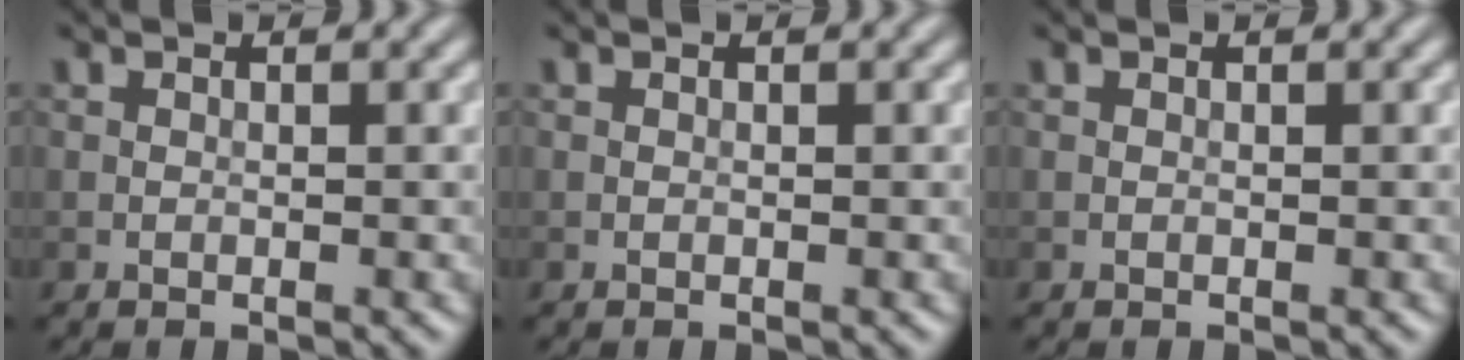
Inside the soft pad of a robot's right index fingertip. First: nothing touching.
{"total": 0.0}
{"total": 0.0}